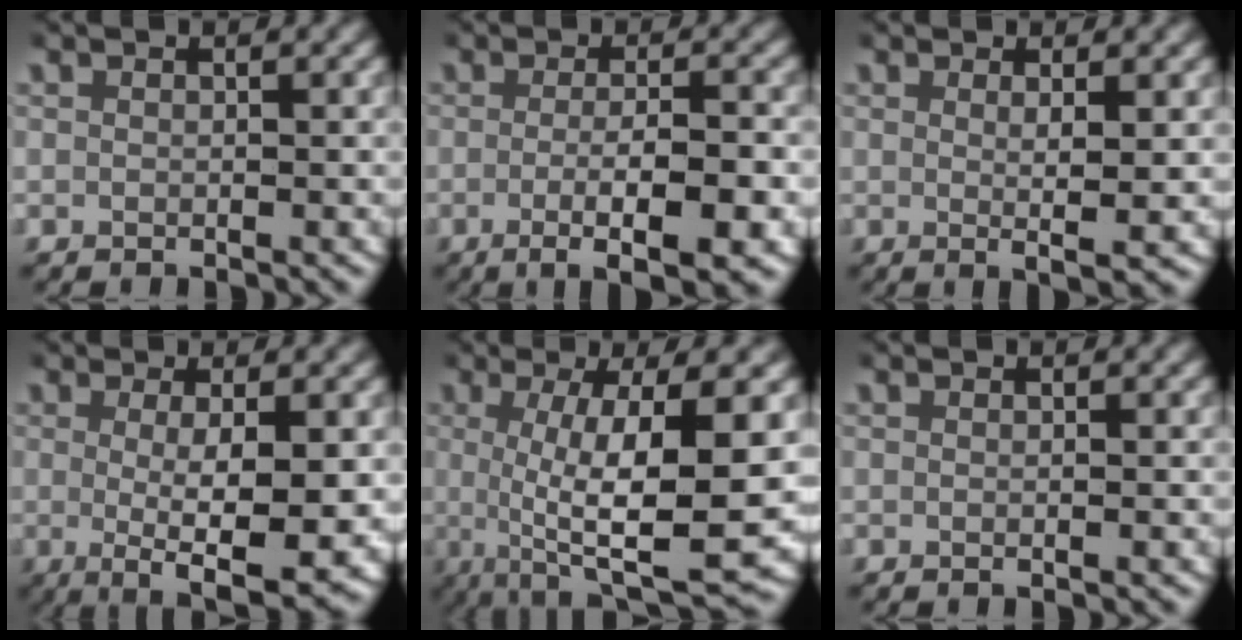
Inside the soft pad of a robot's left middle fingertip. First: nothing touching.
{"total": 6.2, "force": [-3.5, 1.0, 5.1], "torque": [-0.080, -0.018, -0.045]}
{"total": 2.4, "force": [0.4, -0.2, 2.4], "torque": [-0.045, -0.012, 0.011]}
{"total": 7.2, "force": [-2.6, 1.9, 6.4], "torque": [-0.104, -0.035, -0.023]}
{"total": 10.9, "force": [-0.8, 2.7, 10.5], "torque": [-0.161, -0.012, 0.001]}
{"total": 0.0}